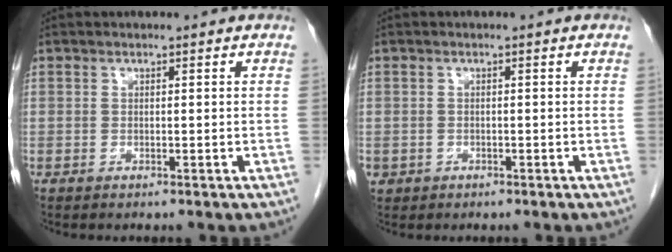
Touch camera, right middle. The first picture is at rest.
{"total": 1.4, "force": [-0.6, 1.3, 0.3], "torque": [-0.006, 0.004, -0.004]}